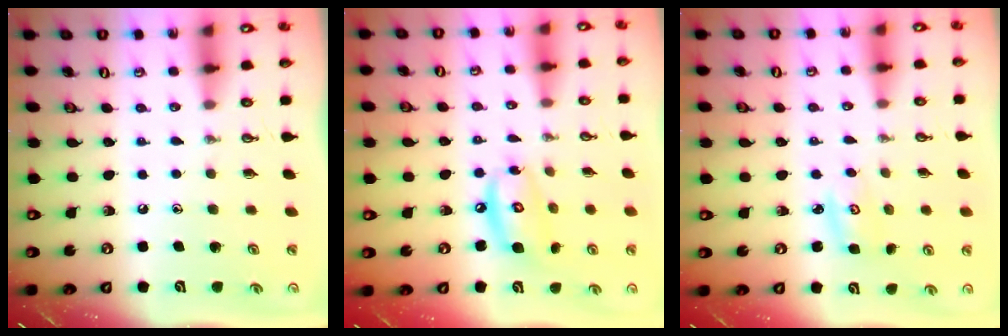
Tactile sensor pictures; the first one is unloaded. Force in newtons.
{"total": 10.7, "press": 10.7, "slide": 1.0}
{"total": 2.6, "press": 2.6, "slide": 0.3}